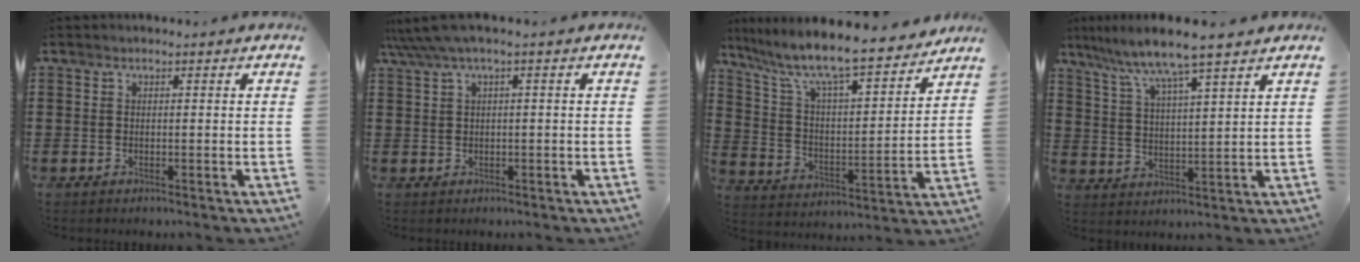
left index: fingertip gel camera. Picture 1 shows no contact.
{"total": 2.6, "force": [0.4, 0.3, 2.5], "torque": [-0.053, -0.005, 0.005]}
{"total": 9.3, "force": [8.2, 0.7, 4.4], "torque": [-0.122, -0.058, 0.134]}
{"total": 6.7, "force": [5.7, -0.6, 3.4], "torque": [-0.089, -0.033, 0.094]}